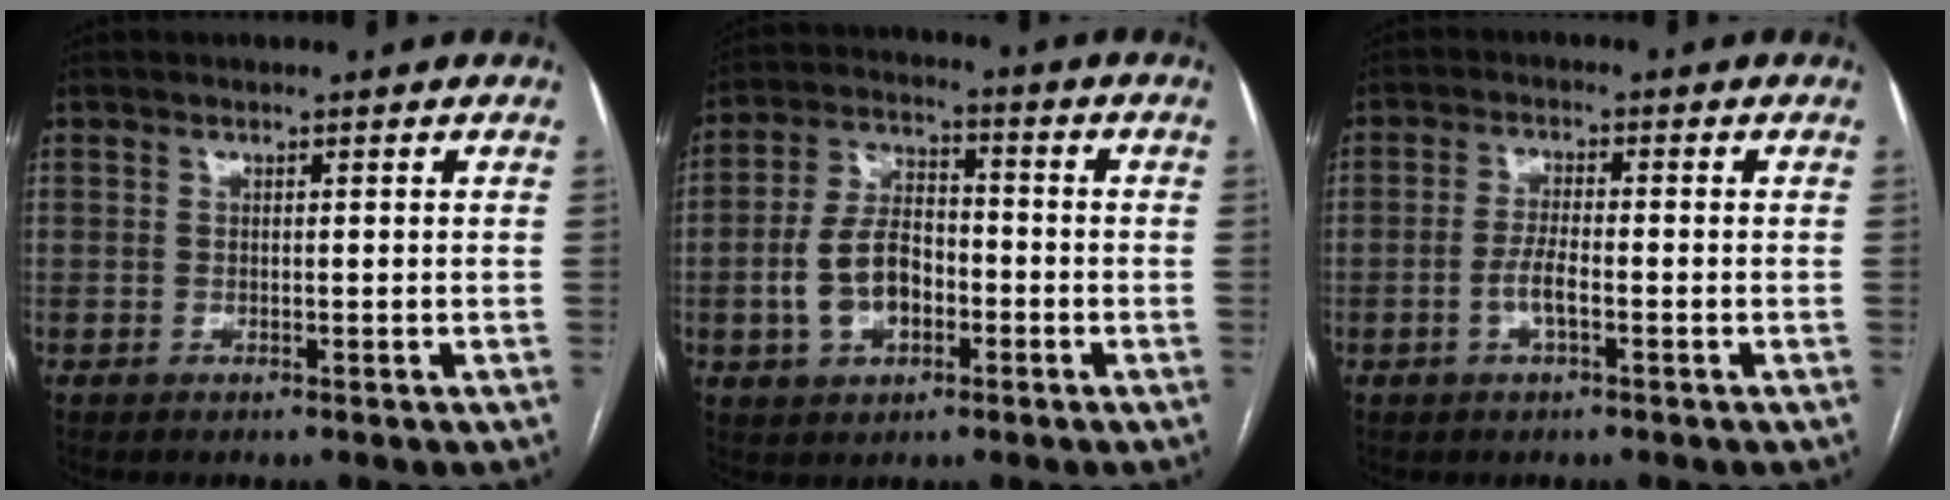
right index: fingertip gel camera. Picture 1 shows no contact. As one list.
[{"total": 9.3, "force": [-2.5, 5.6, 6.9], "torque": [-0.147, 0.016, -0.045]}, {"total": 3.7, "force": [-1.2, 0.8, 3.4], "torque": [-0.067, 0.003, -0.024]}]